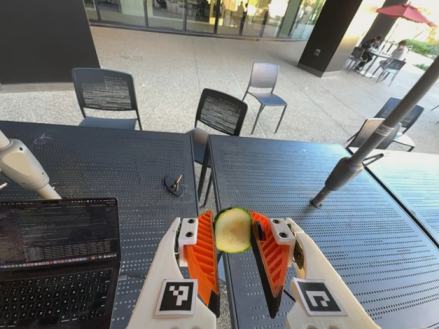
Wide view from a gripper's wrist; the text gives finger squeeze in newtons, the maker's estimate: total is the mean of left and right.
{"total": 6.1, "left": 5.7, "right": 6.4}